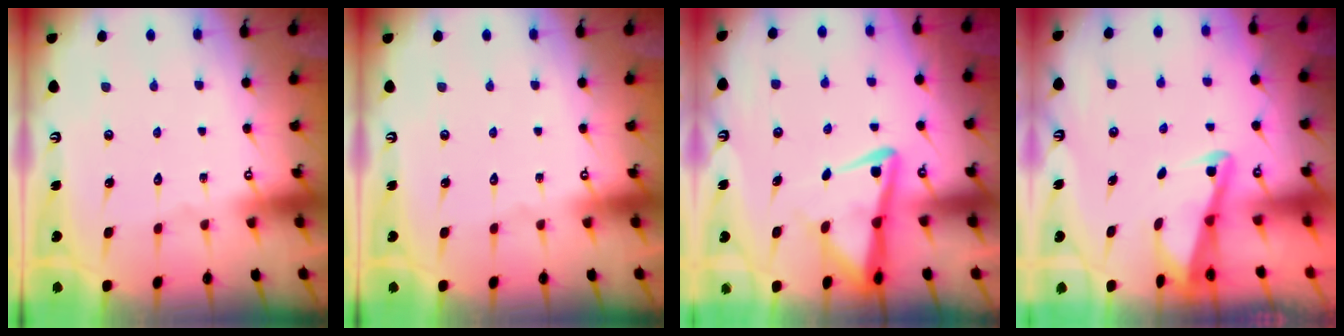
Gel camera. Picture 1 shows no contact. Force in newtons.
{"total": 0.0}
{"total": 6.8, "press": 6.8, "slide": 0.8}
{"total": 2.9, "press": 2.9, "slide": 0.4}